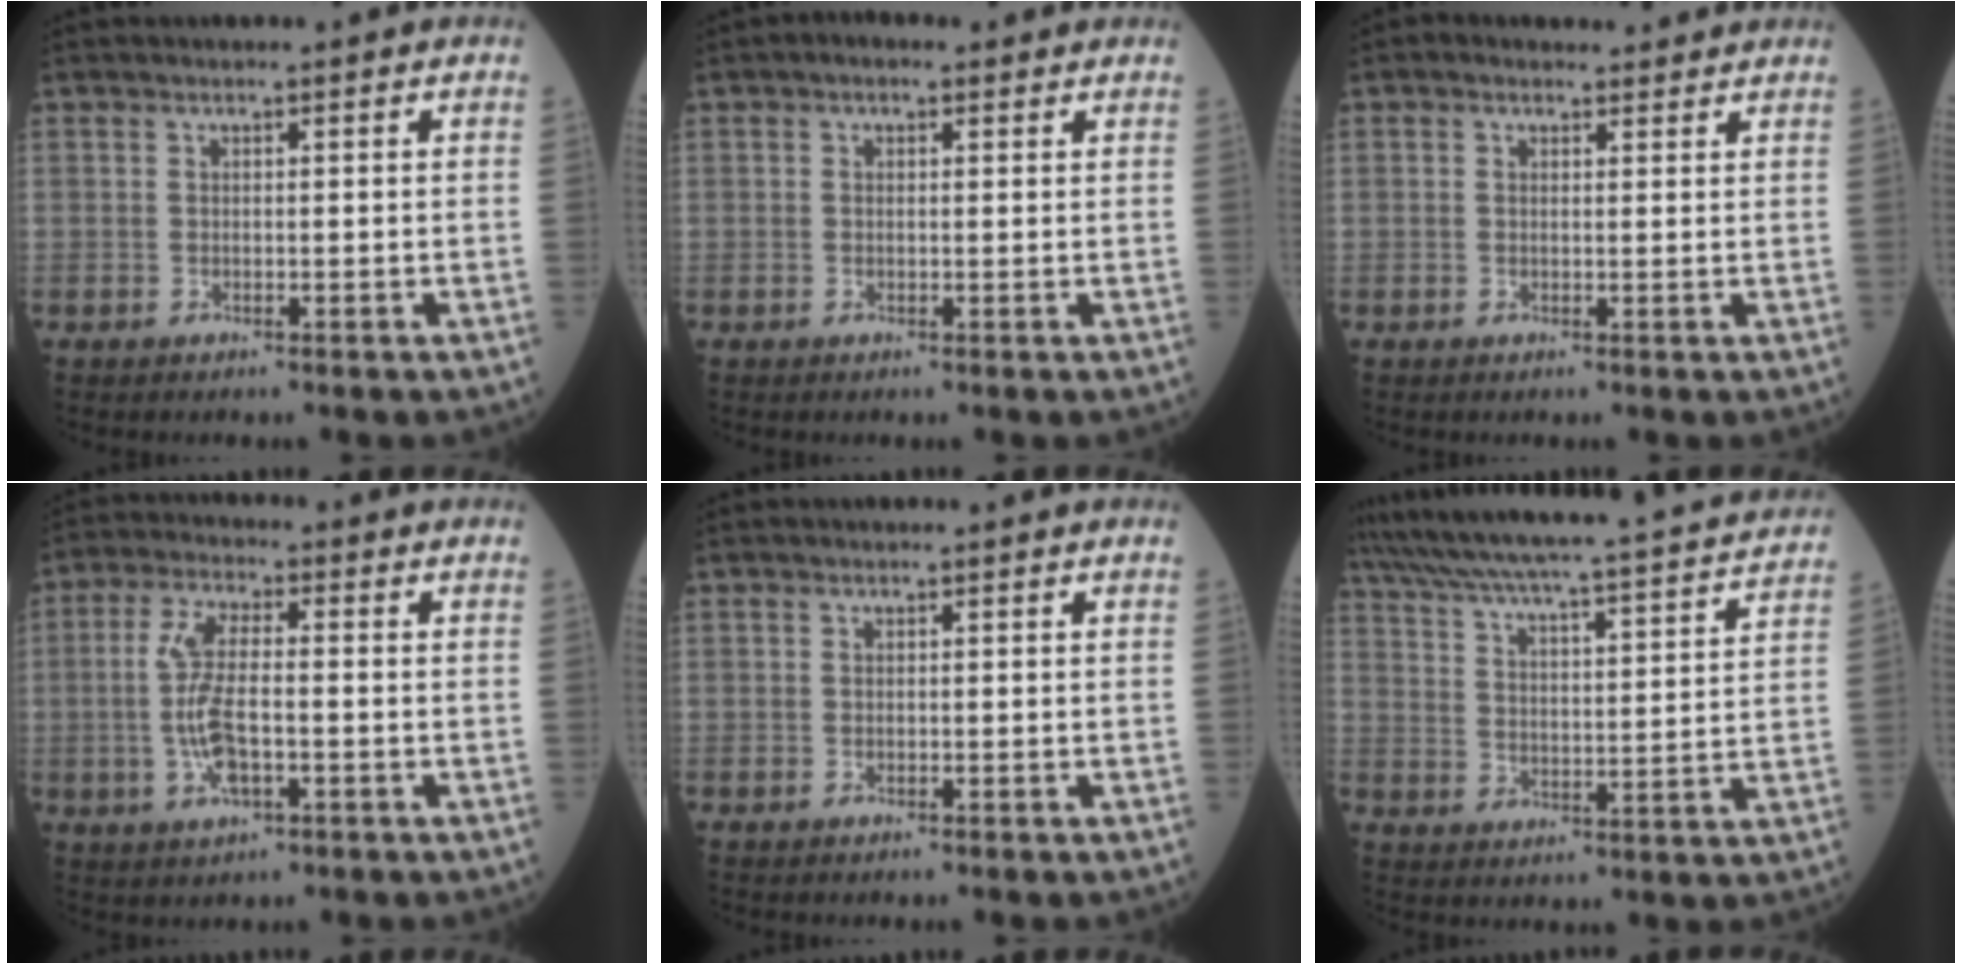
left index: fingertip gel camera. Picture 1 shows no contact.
{"total": 1.6, "force": [0.8, 1.1, 0.9], "torque": [-0.019, 0.014, 0.007]}
{"total": 2.2, "force": [1.9, 1.0, 0.4], "torque": [-0.010, 0.013, 0.023]}
{"total": 8.1, "force": [-1.5, 2.4, 7.6], "torque": [-0.164, -0.002, -0.031]}
{"total": 0.0}
{"total": 24.5, "force": [22.1, 1.2, 10.4], "torque": [-0.182, -0.013, 0.305]}